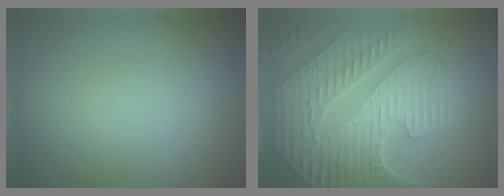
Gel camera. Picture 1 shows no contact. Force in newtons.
{"total": 9.3, "press": 6.3, "slide": 6.8}